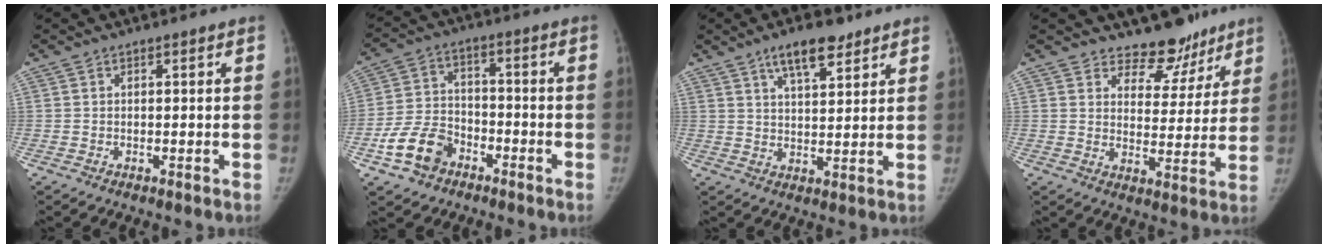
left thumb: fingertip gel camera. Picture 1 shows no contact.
{"total": 9.8, "force": [-5.2, 6.9, 4.6], "torque": [-0.078, 0.029, -0.098]}
{"total": 8.2, "force": [5.5, 3.0, 5.4], "torque": [-0.071, -0.030, 0.091]}
{"total": 8.9, "force": [7.5, 4.5, 1.5], "torque": [0.019, -0.061, 0.109]}